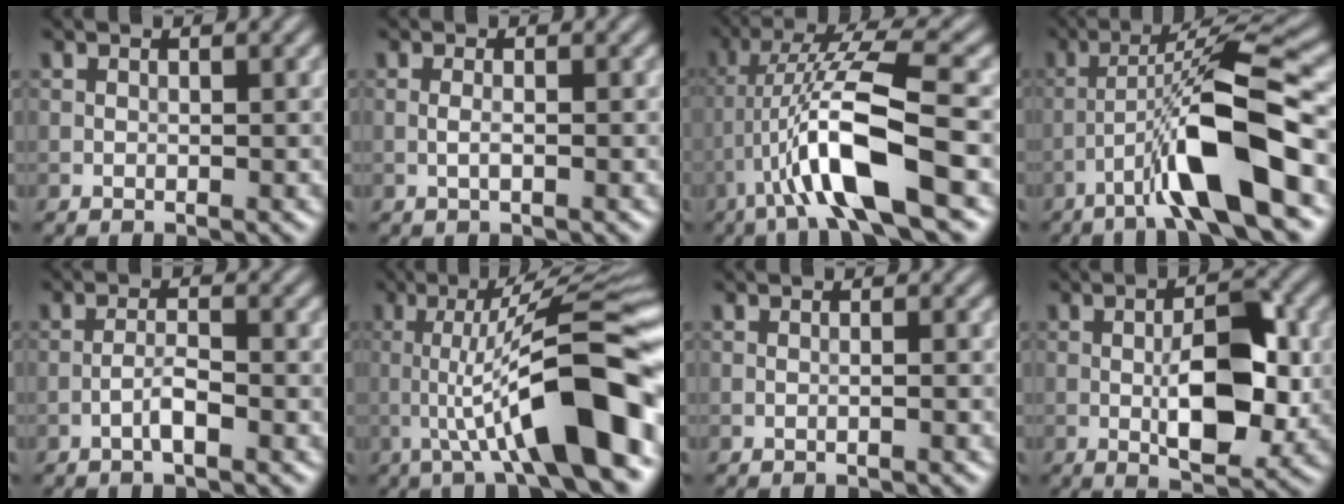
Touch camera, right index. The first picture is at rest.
{"total": 1.0, "force": [-0.2, 0.2, 0.9], "torque": [-0.019, -0.001, -0.006]}
{"total": 9.2, "force": [-3.1, 1.3, 8.6], "torque": [-0.157, 0.020, -0.057]}
{"total": 9.5, "force": [-4.3, 1.1, 8.4], "torque": [-0.140, 0.020, -0.077]}
{"total": 1.9, "force": [-1.0, 0.2, 1.5], "torque": [-0.030, 0.007, -0.023]}
{"total": 11.7, "force": [-2.9, 2.0, 11.1], "torque": [-0.156, 0.022, -0.051]}
{"total": 0.7, "force": [-0.2, 0.1, 0.6], "torque": [-0.010, -0.004, -0.011]}
{"total": 7.2, "force": [-0.7, 3.0, 6.5], "torque": [-0.109, -0.002, -0.011]}